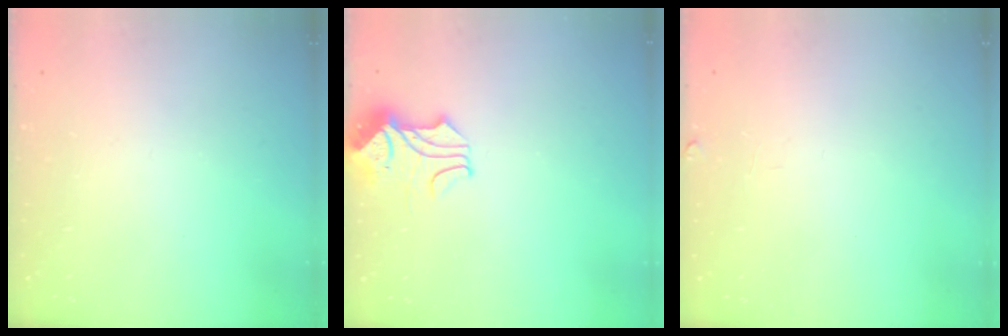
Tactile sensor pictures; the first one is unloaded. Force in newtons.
{"total": 1.7, "press": 1.3, "slide": 1.1}
{"total": 1.3, "press": 1.2, "slide": 0.5}